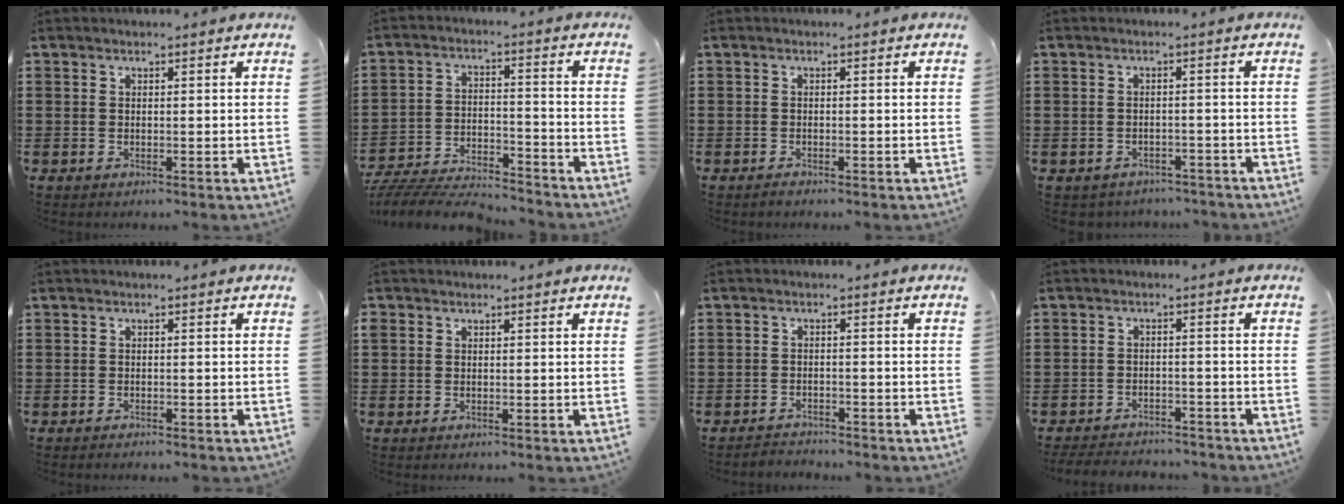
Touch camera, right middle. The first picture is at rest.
{"total": 6.9, "force": [-6.7, 0.8, 1.2], "torque": [-0.024, 0.012, -0.133]}
{"total": 0.6, "force": [-0.5, 0.1, 0.1], "torque": [-0.005, -0.003, -0.010]}
{"total": 2.0, "force": [-1.8, 0.6, -0.3], "torque": [-0.004, 0.002, -0.044]}
{"total": 0.7, "force": [-0.7, 0.1, 0.1], "torque": [-0.004, 0.000, -0.015]}
{"total": 0.6, "force": [0.3, 0.5, 0.0], "torque": [-0.001, 0.006, 0.004]}
{"total": 2.4, "force": [-2.3, 0.5, -0.3], "torque": [-0.002, 0.002, -0.053]}
{"total": 3.7, "force": [-3.6, 0.7, 0.1], "torque": [-0.012, 0.000, -0.080]}